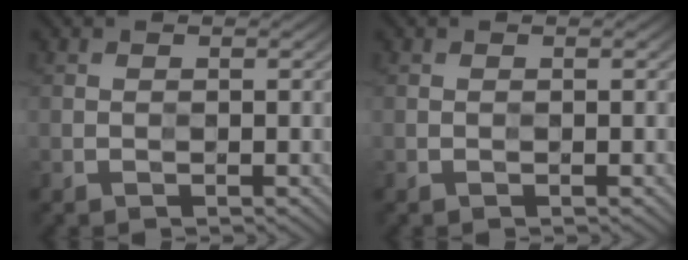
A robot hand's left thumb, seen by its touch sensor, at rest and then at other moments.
{"total": 0.0}